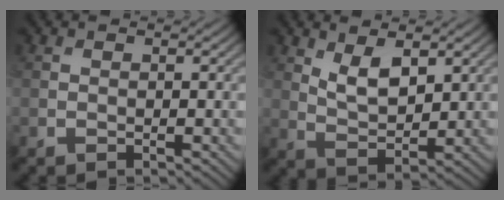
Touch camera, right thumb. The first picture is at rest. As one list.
[{"total": 5.3, "force": [2.6, 2.4, 3.9], "torque": [-0.082, -0.011, 0.052]}]